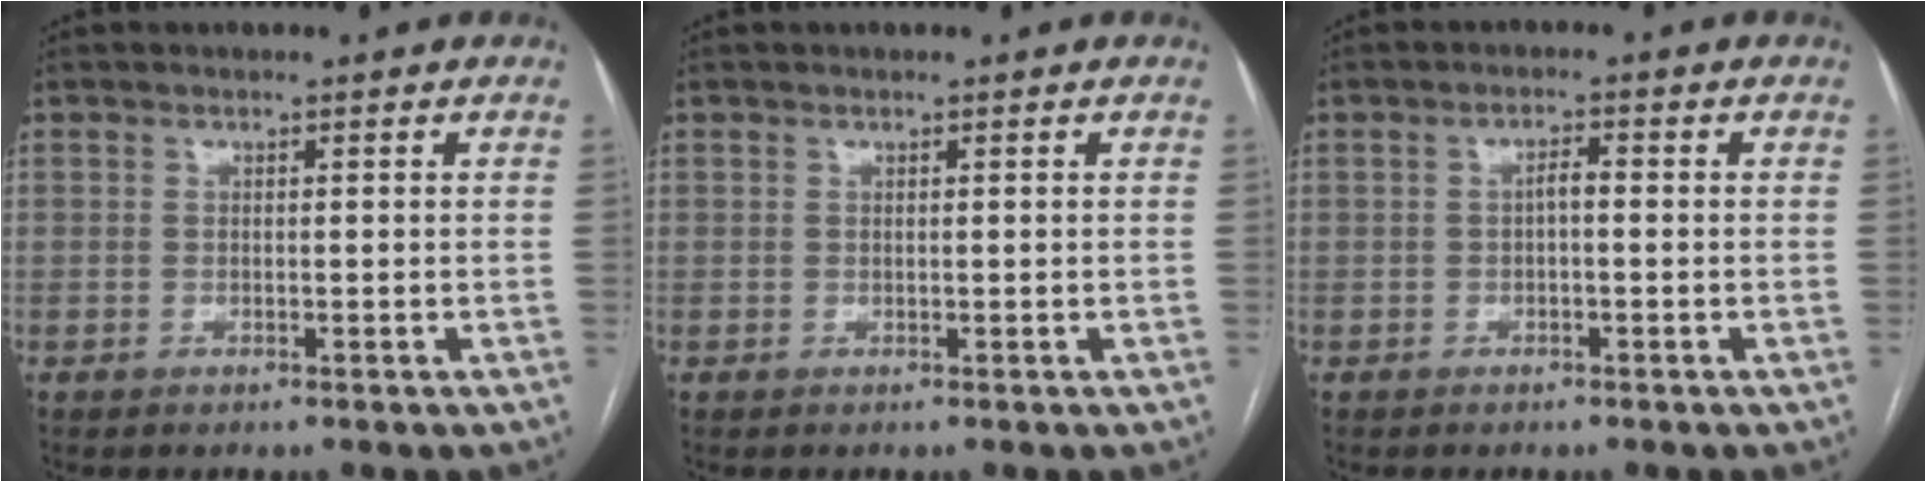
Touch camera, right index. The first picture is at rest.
{"total": 0.0}
{"total": 1.9, "force": [-0.2, 0.6, 1.8], "torque": [-0.032, 0.007, -0.003]}